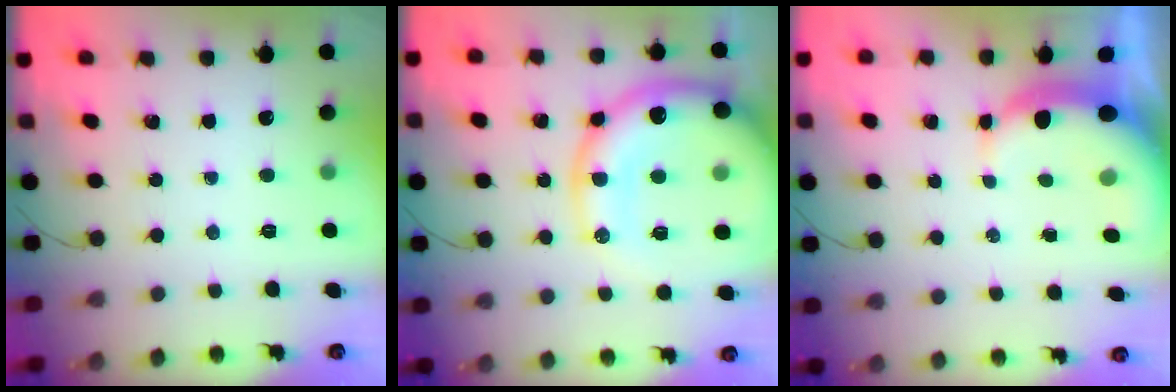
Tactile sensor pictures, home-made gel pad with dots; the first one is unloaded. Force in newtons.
{"total": 25.5, "press": 25.0, "slide": 4.9}
{"total": 7.5, "press": 7.4, "slide": 1.3}